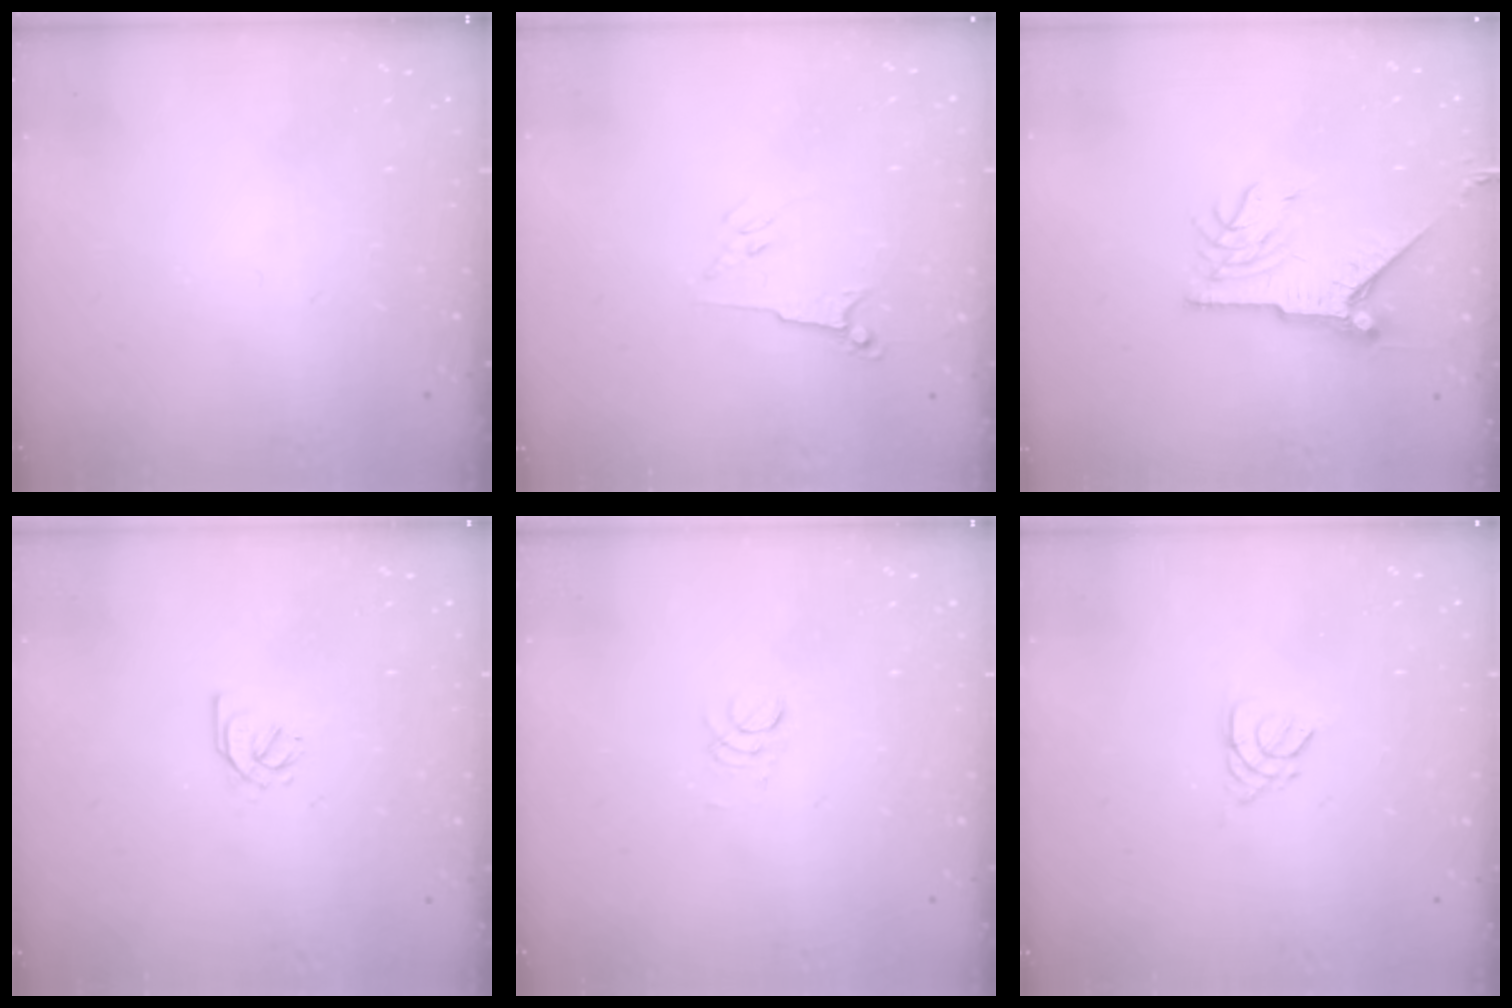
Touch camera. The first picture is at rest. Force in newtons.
{"total": 3.5, "press": 3.5, "slide": 0.7}
{"total": 8.4, "press": 8.4, "slide": 0.0}
{"total": 2.6, "press": 2.5, "slide": 0.7}
{"total": 2.9, "press": 2.8, "slide": 0.3}
{"total": 2.7, "press": 2.7, "slide": 0.5}